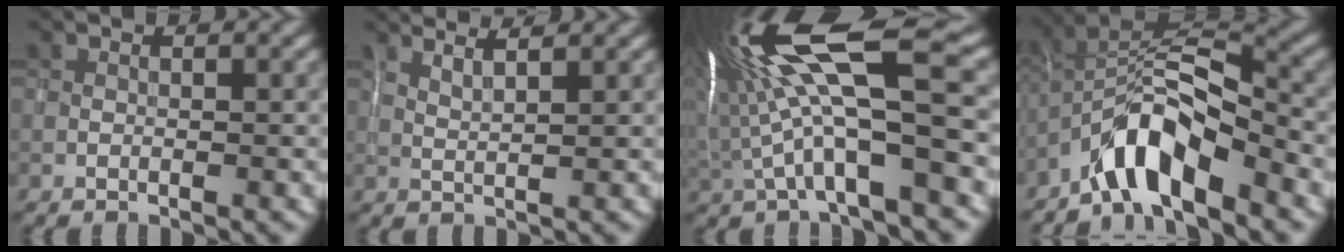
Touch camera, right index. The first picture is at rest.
{"total": 3.6, "force": [3.0, 1.0, 1.8], "torque": [-0.024, 0.023, 0.024]}
{"total": 14.4, "force": [1.3, 3.9, 13.8], "torque": [-0.262, 0.025, 0.027]}
{"total": 6.8, "force": [-4.2, 2.3, 4.9], "torque": [-0.075, 0.009, -0.080]}